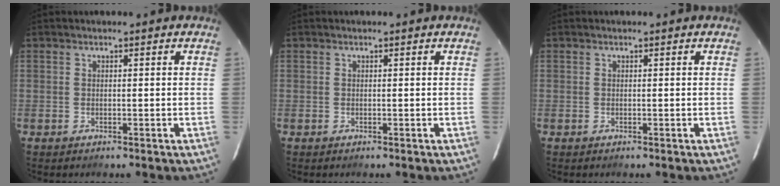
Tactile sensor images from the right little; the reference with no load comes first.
{"total": 0.0}
{"total": 0.0}